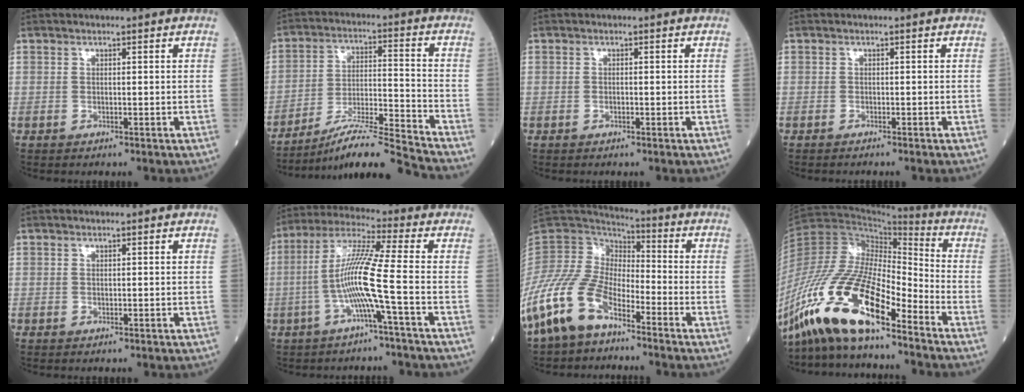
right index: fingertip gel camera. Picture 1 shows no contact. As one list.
[{"total": 13.5, "force": [-12.3, -2.4, 4.9], "torque": [-0.078, 0.010, -0.218]}, {"total": 0.5, "force": [-0.2, 0.3, 0.4], "torque": [-0.008, 0.000, -0.003]}, {"total": 1.3, "force": [-1.2, -0.1, 0.4], "torque": [-0.006, 0.000, -0.017]}, {"total": 0.0}, {"total": 10.1, "force": [-2.8, -1.5, 9.6], "torque": [-0.194, 0.010, -0.059]}, {"total": 14.0, "force": [-8.9, 6.3, 8.8], "torque": [-0.207, 0.007, -0.181]}, {"total": 19.8, "force": [-14.0, 3.9, 13.5], "torque": [-0.295, -0.017, -0.265]}]